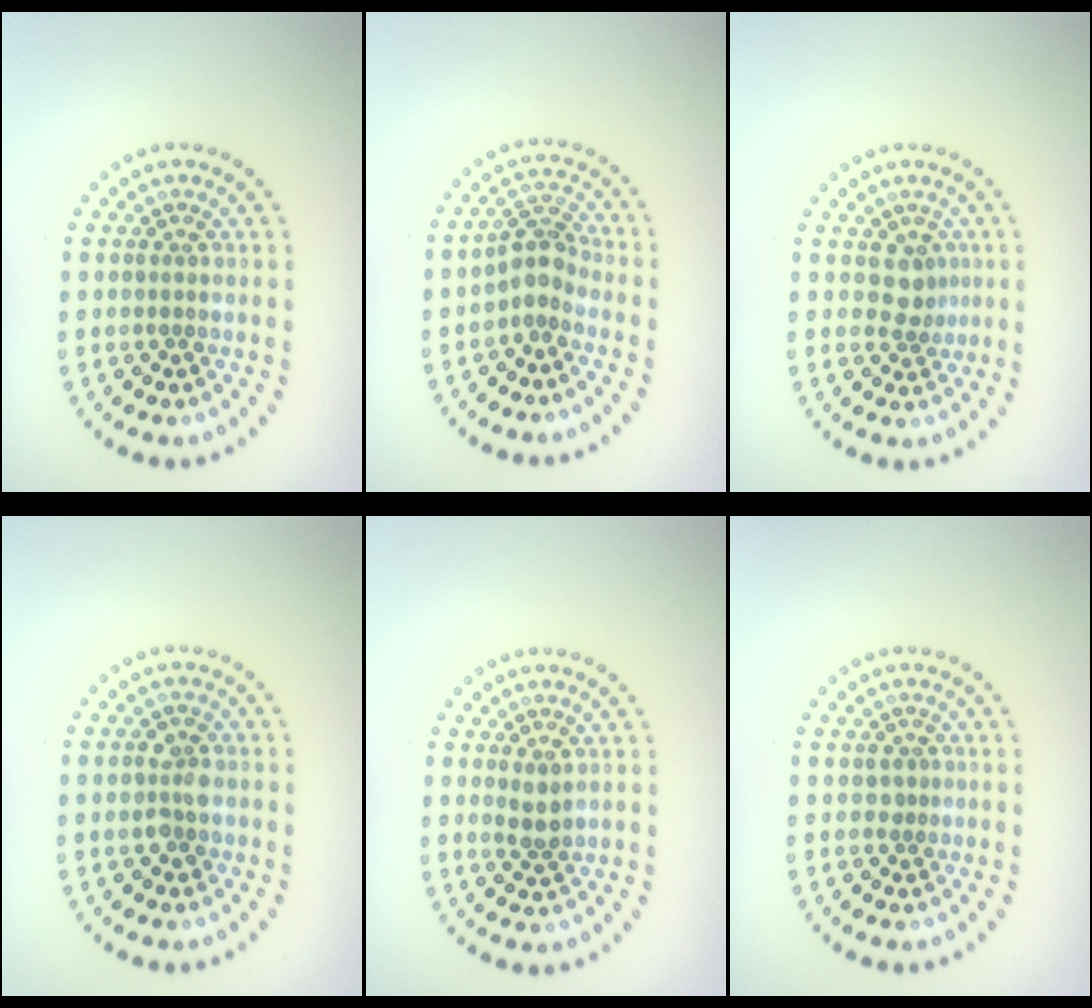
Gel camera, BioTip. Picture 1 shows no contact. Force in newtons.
{"total": 2.5, "press": 1.9, "slide": 1.7}
{"total": 2.1, "press": 1.6, "slide": 1.4}
{"total": 1.7, "press": 1.7, "slide": 0.3}
{"total": 1.4, "press": 1.3, "slide": 0.4}
{"total": 0.6, "press": 0.3, "slide": 0.5}